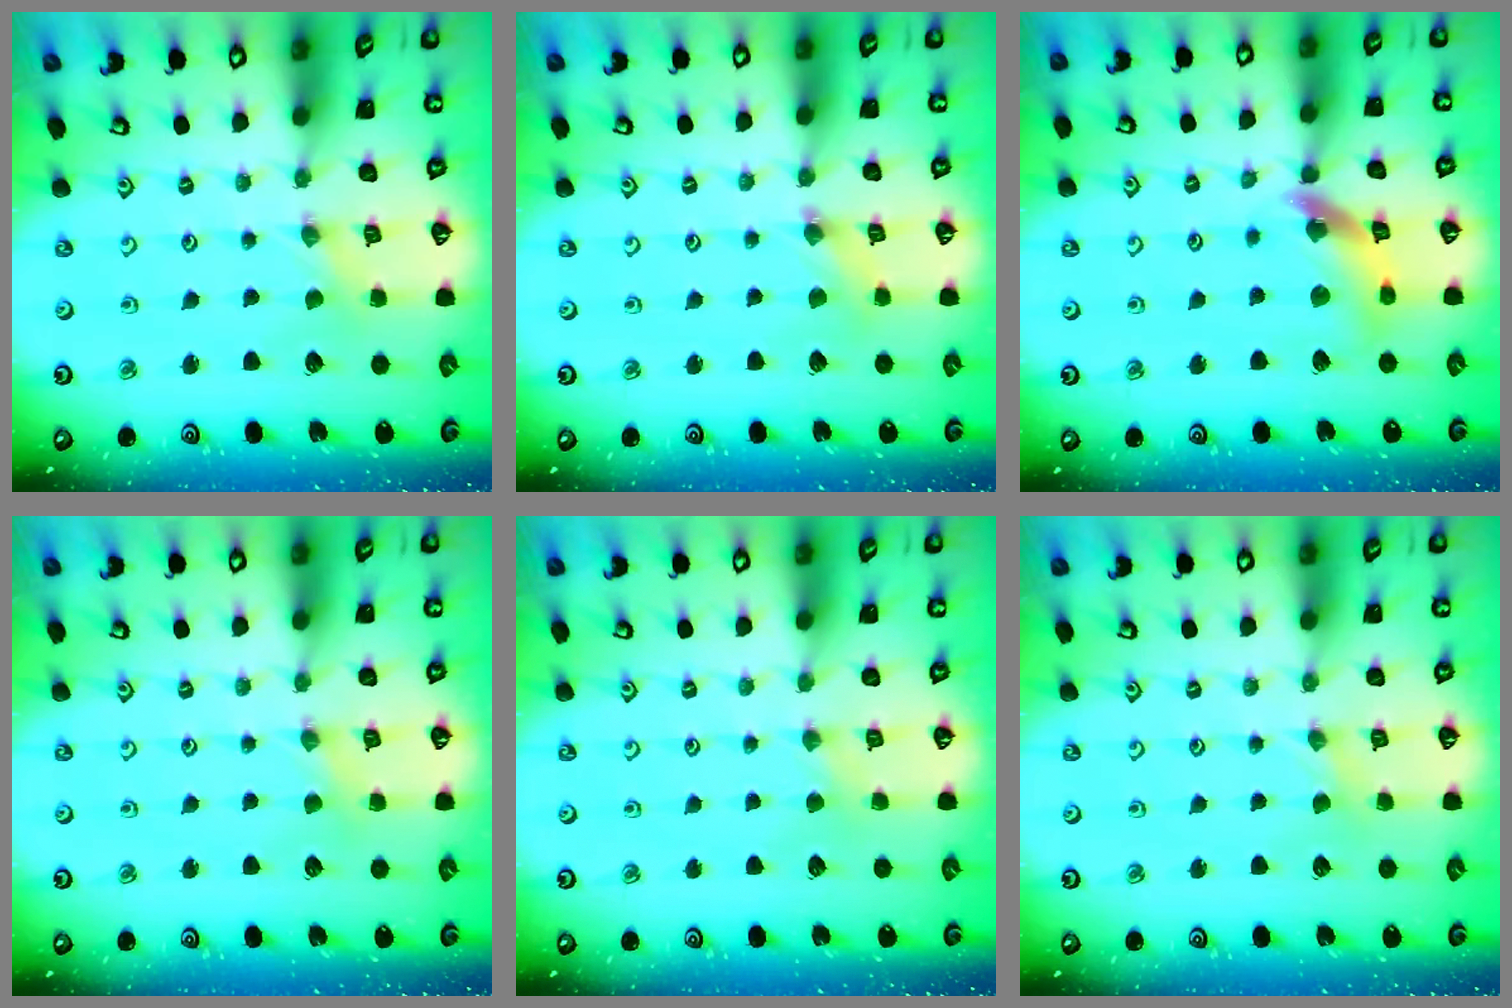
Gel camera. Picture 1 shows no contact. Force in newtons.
{"total": 1.4, "press": 1.3, "slide": 0.3}
{"total": 12.2, "press": 12.1, "slide": 1.5}
{"total": 2.3, "press": 2.3, "slide": 0.4}
{"total": 0.9, "press": 0.8, "slide": 0.3}
{"total": 1.1, "press": 1.1, "slide": 0.4}